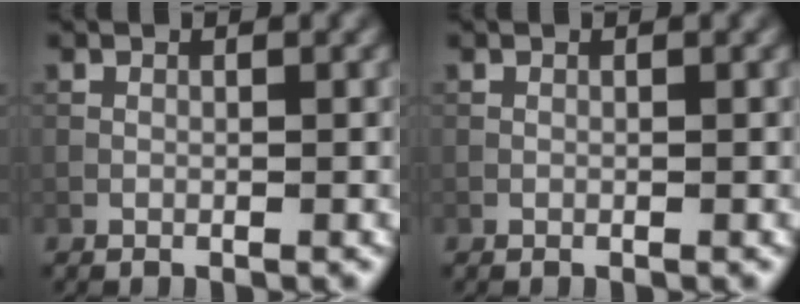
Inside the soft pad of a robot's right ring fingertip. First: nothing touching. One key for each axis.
{"total": 0.0}